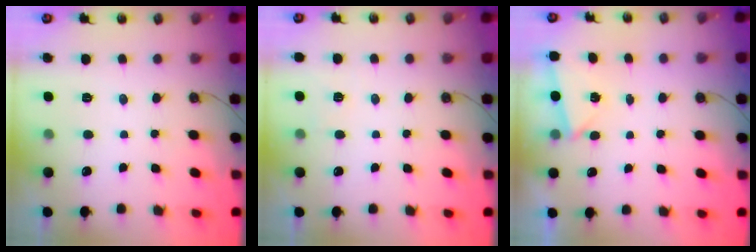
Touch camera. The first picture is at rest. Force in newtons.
{"total": 3.6, "press": 3.3, "slide": 1.4}
{"total": 2.5, "press": 0.6, "slide": 2.4}